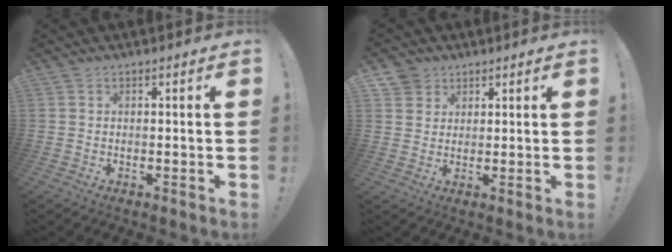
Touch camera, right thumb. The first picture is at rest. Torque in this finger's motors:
{"motor_torque": [-0.16, 0.17, 0.05, 0.00, 0.03]}